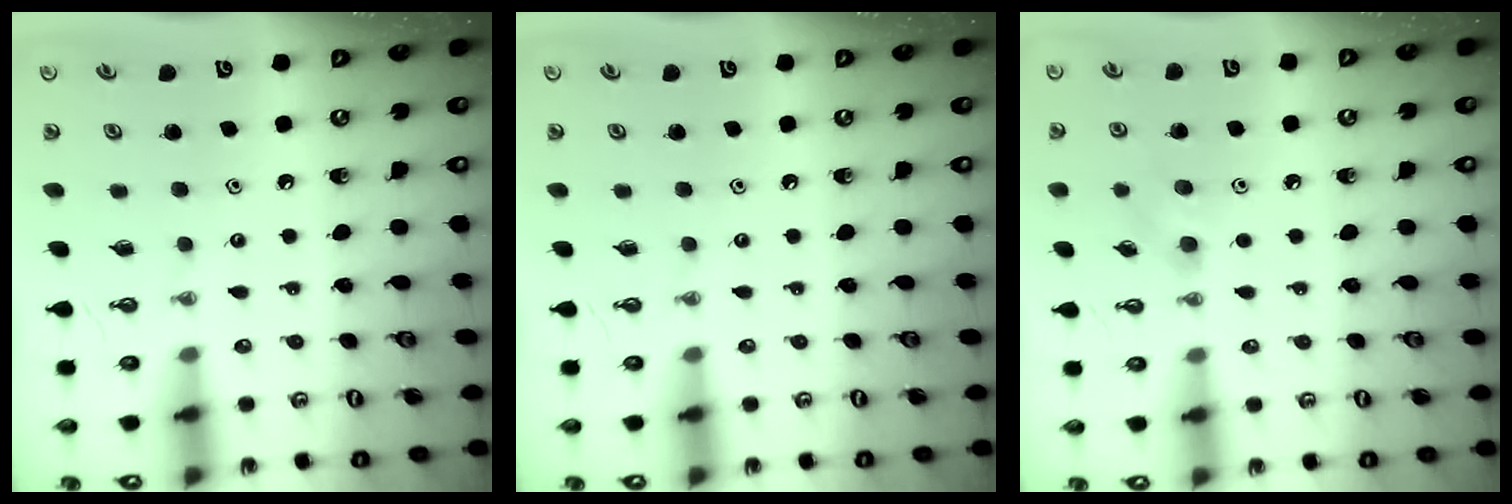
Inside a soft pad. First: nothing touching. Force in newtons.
{"total": 0.0}
{"total": 7.9, "press": 7.0, "slide": 3.6}